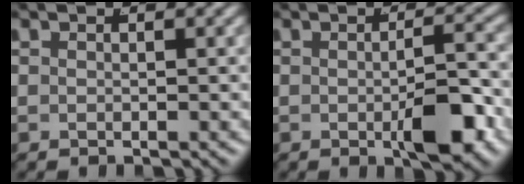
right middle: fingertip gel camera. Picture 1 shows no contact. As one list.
[{"total": 4.2, "force": [-1.4, 1.1, 3.8], "torque": [-0.043, -0.003, -0.024]}]